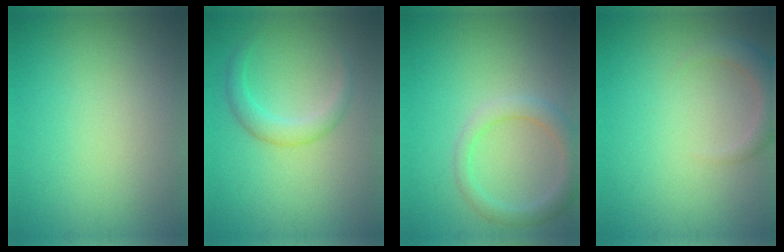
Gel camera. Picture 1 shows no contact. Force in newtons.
{"total": 2.3, "press": 2.3, "slide": 0.1}
{"total": 3.0, "press": 2.9, "slide": 0.3}
{"total": 2.3, "press": 2.3, "slide": 0.2}